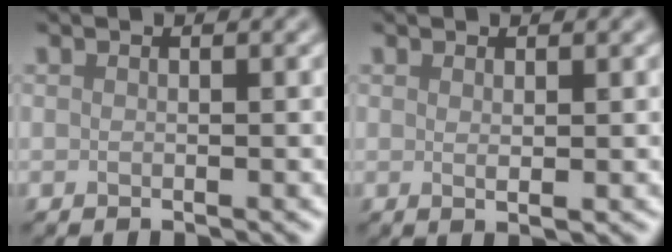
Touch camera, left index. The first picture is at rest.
{"total": 1.1, "force": [0.4, 0.2, 1.0], "torque": [-0.015, 0.000, 0.006]}